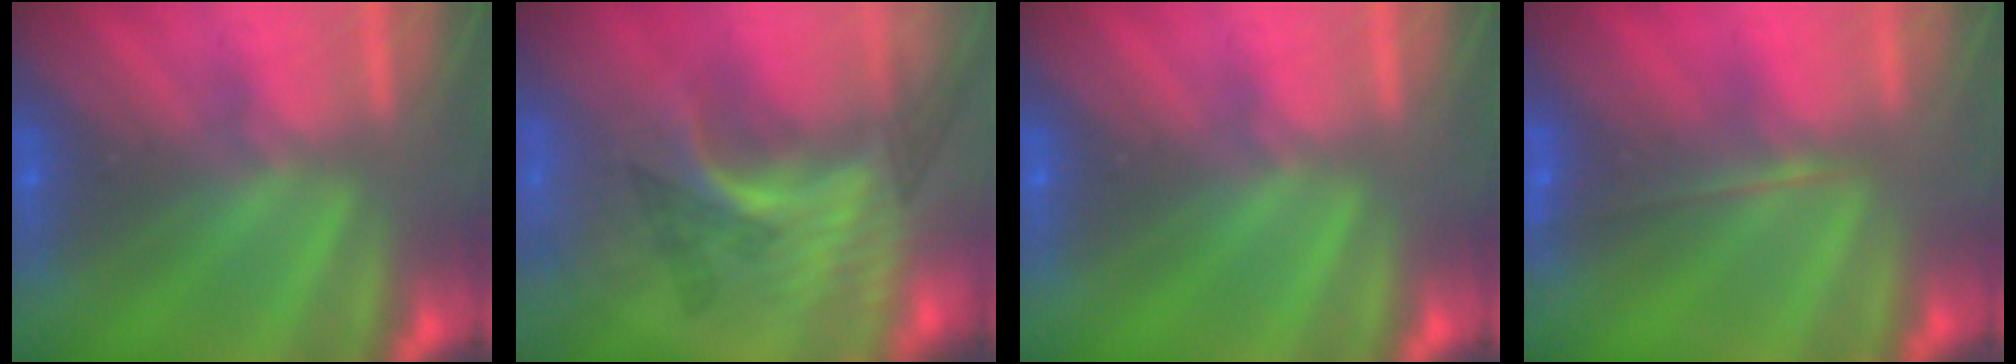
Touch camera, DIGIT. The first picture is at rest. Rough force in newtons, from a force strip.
{"total": 3.4}
{"total": 0.0}
{"total": 1.8}